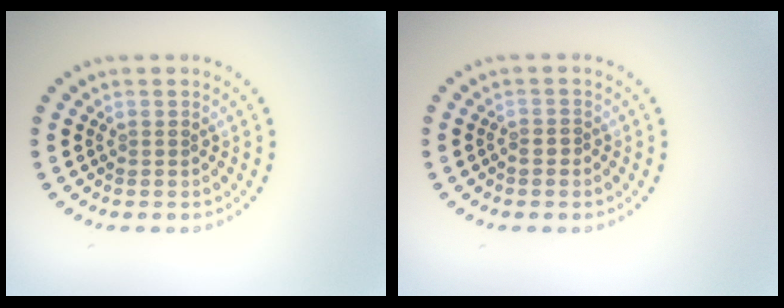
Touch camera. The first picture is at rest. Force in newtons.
{"total": 0.5, "press": 0.4, "slide": 0.4}